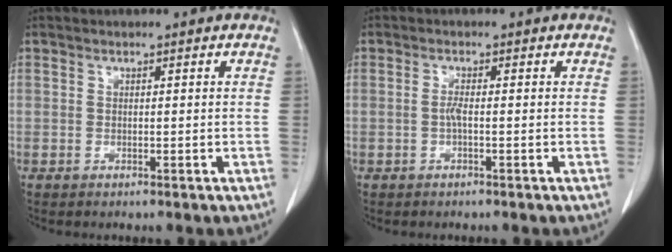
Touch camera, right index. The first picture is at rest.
{"total": 1.3, "force": [-0.3, 0.1, 1.3], "torque": [-0.028, 0.000, -0.007]}